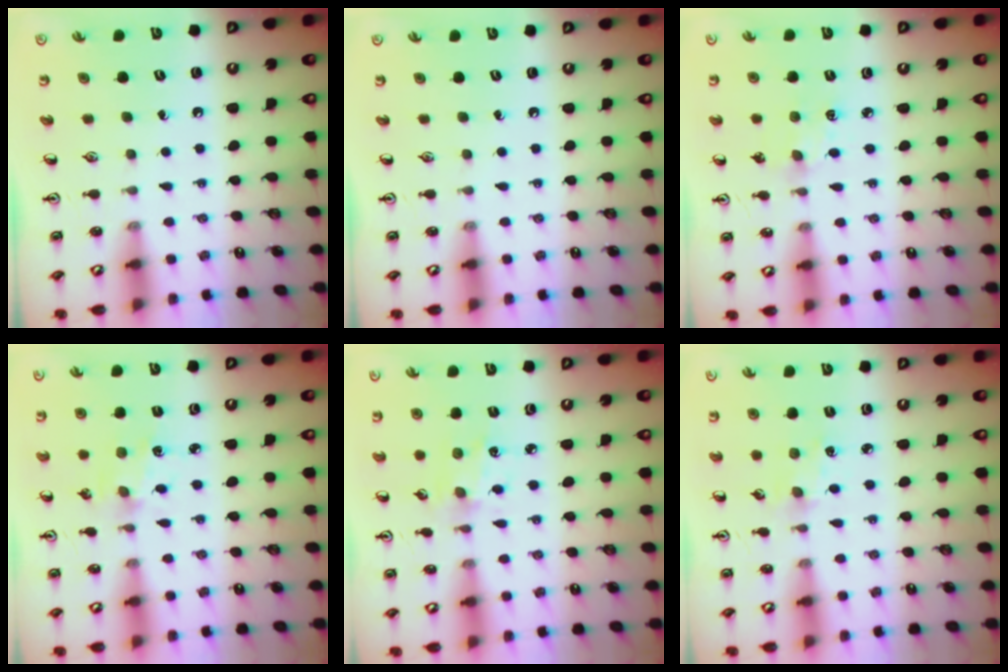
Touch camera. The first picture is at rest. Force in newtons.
{"total": 0.0}
{"total": 4.8, "press": 4.7, "slide": 0.6}
{"total": 2.7, "press": 2.6, "slide": 0.3}
{"total": 2.3, "press": 2.3, "slide": 0.4}
{"total": 2.6, "press": 2.6, "slide": 0.4}